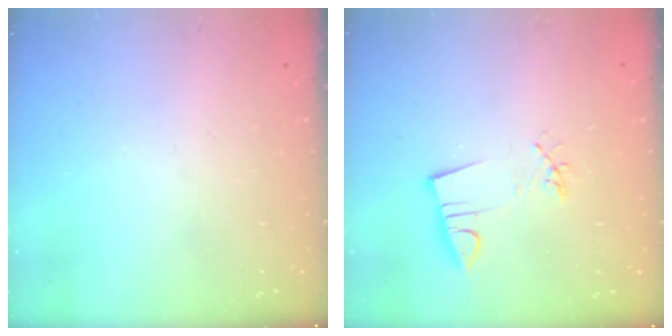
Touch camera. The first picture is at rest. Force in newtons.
{"total": 3.5, "press": 2.2, "slide": 2.7}